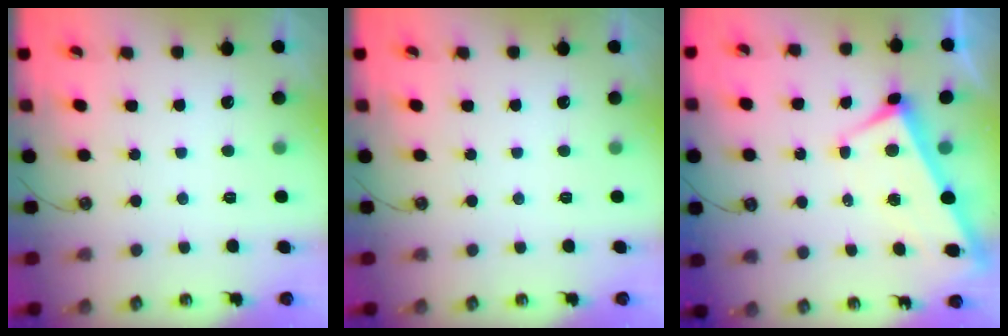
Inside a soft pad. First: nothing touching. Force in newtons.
{"total": 0.0}
{"total": 2.9, "press": 2.8, "slide": 0.9}